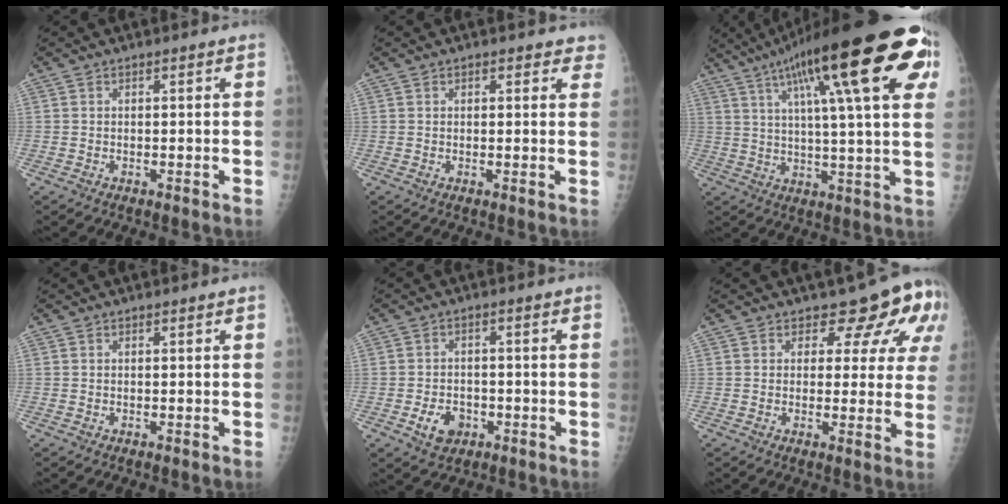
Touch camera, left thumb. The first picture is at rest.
{"total": 3.0, "force": [2.2, 1.7, 1.2], "torque": [0.022, -0.003, 0.019]}
{"total": 28.4, "force": [12.4, 6.5, 24.7], "torque": [-0.342, 0.008, 0.182]}
{"total": 0.0}
{"total": 5.3, "force": [-2.2, 3.8, 3.0], "torque": [-0.037, 0.012, -0.032]}
{"total": 9.6, "force": [6.2, 5.6, 4.8], "torque": [-0.009, -0.028, 0.055]}